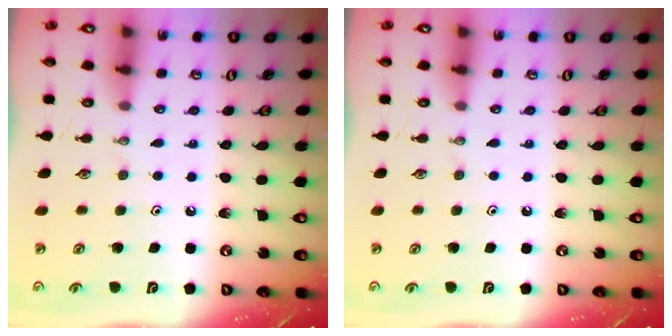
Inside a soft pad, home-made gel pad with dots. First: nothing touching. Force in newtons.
{"total": 0.0}